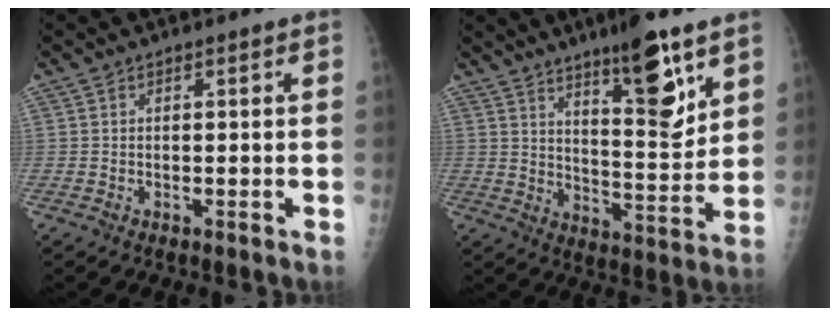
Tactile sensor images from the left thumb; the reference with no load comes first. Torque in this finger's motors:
{"motor_torque": [0.36, 0.21, 0.04, -0.23, 0.10]}